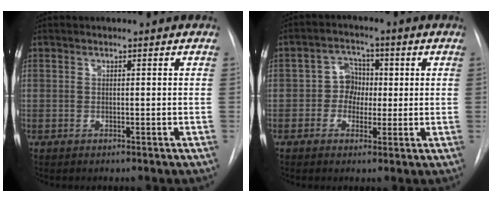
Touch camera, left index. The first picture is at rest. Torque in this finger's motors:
{"motor_torque": [0.42, 0.22, 0.02, 0.00]}